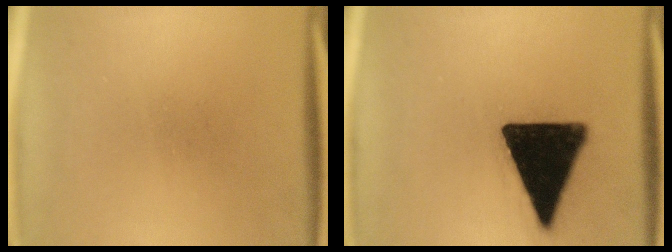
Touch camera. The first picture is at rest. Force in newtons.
{"total": 19.1}